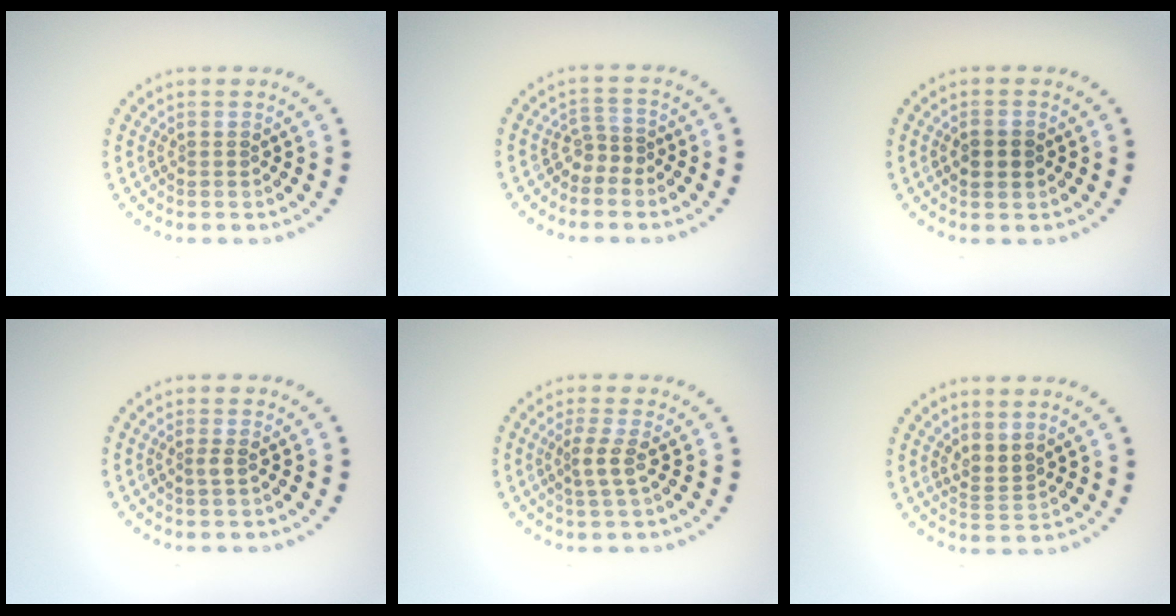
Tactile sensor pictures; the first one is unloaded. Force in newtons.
{"total": 1.7, "press": 1.1, "slide": 1.3}
{"total": 2.4, "press": 2.4, "slide": 0.0}
{"total": 0.8, "press": 0.5, "slide": 0.6}
{"total": 1.8, "press": 1.3, "slide": 1.2}
{"total": 2.0, "press": 1.5, "slide": 1.3}